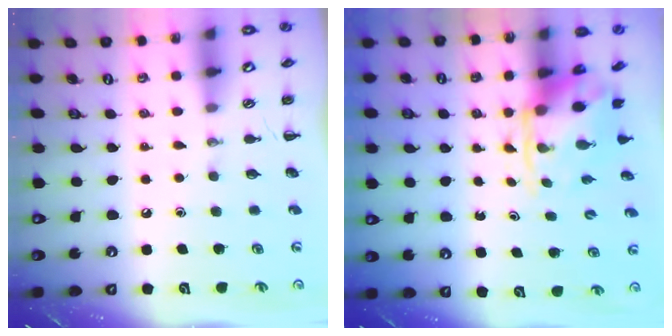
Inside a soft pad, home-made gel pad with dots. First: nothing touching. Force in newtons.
{"total": 3.6, "press": 3.5, "slide": 1.0}